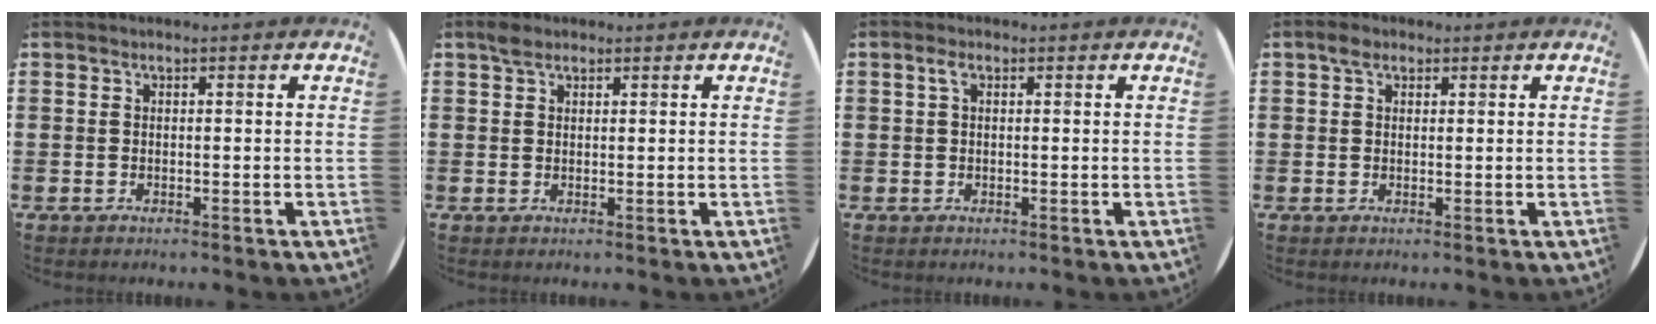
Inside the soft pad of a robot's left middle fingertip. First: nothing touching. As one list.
[{"total": 1.6, "force": [1.2, 0.8, 0.6], "torque": [-0.006, 0.002, 0.021]}, {"total": 1.4, "force": [0.5, 0.7, 1.1], "torque": [-0.025, 0.006, 0.009]}, {"total": 1.8, "force": [1.1, 1.1, 0.9], "torque": [-0.011, 0.004, 0.019]}]